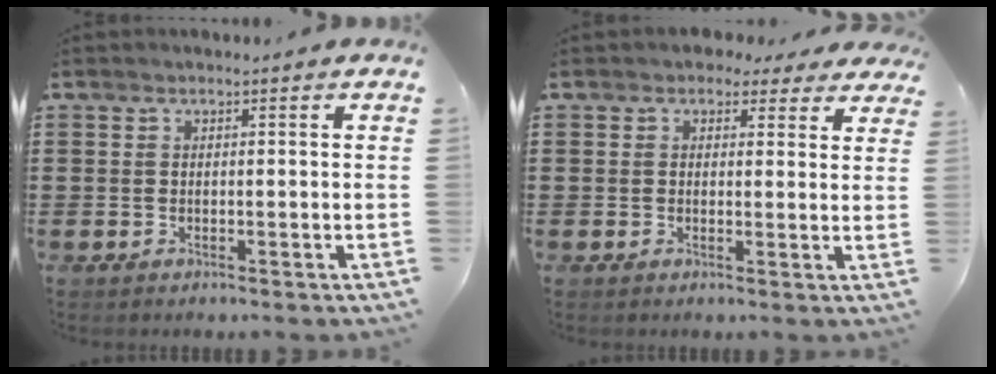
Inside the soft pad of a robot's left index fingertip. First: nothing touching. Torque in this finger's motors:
{"motor_torque": [2.14, 0.00, 0.32, -0.08]}